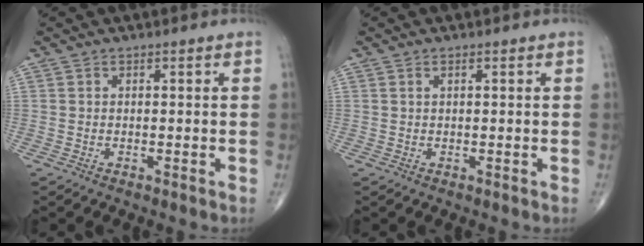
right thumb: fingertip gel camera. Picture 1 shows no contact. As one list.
[{"total": 0.6, "force": [0.3, 0.2, 0.5], "torque": [-0.012, 0.004, 0.005]}]